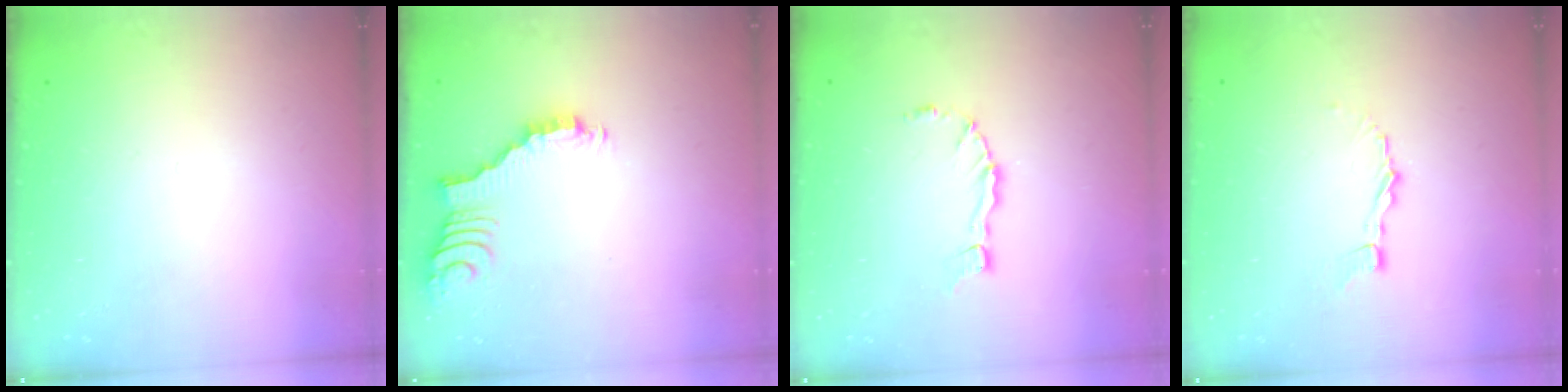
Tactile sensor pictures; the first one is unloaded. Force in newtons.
{"total": 2.5, "press": 2.4, "slide": 0.4}
{"total": 5.2, "press": 5.2, "slide": 0.4}
{"total": 3.6, "press": 3.6, "slide": 0.3}